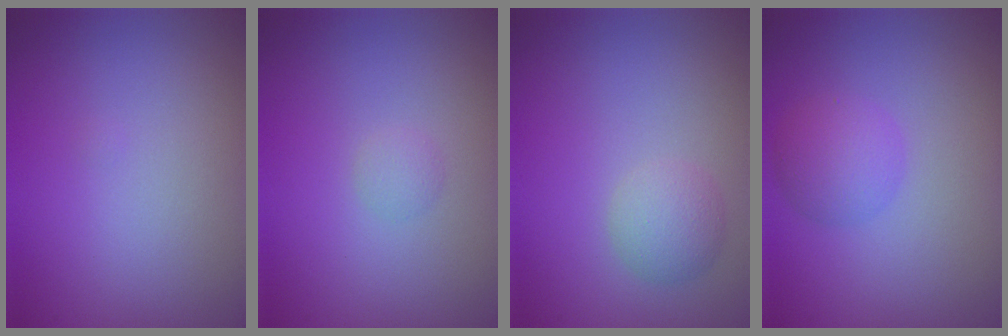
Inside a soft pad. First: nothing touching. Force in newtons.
{"total": 0.7, "press": 0.7, "slide": 0.0}
{"total": 2.0, "press": 2.0, "slide": 0.0}
{"total": 2.8, "press": 2.8, "slide": 0.1}